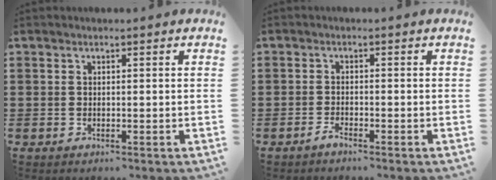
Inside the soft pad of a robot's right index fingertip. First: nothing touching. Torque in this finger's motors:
{"motor_torque": [-0.95, 1.19, -1.05, -0.21]}